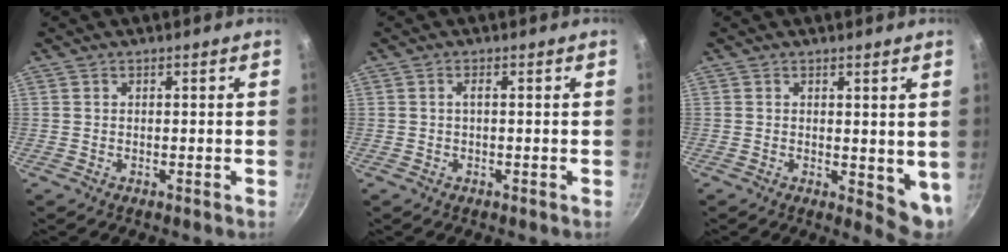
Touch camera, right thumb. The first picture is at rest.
{"total": 1.0, "force": [-0.1, 0.3, 0.9], "torque": [-0.022, 0.004, 0.000]}
{"total": 5.8, "force": [1.0, 2.9, 4.9], "torque": [-0.057, -0.018, 0.016]}